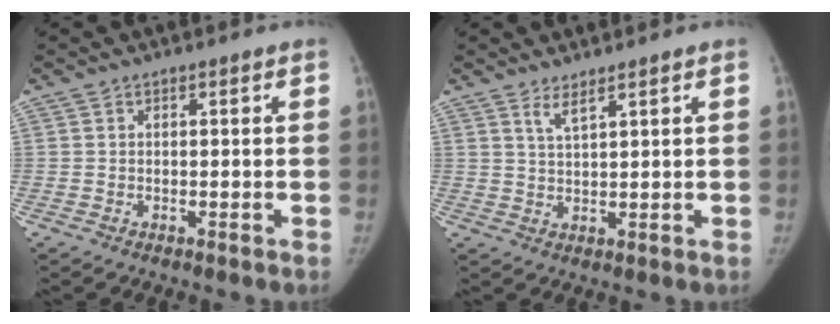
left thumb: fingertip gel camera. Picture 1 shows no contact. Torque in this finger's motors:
{"motor_torque": [-0.07, 0.01, 0.00, 0.21, 0.07]}